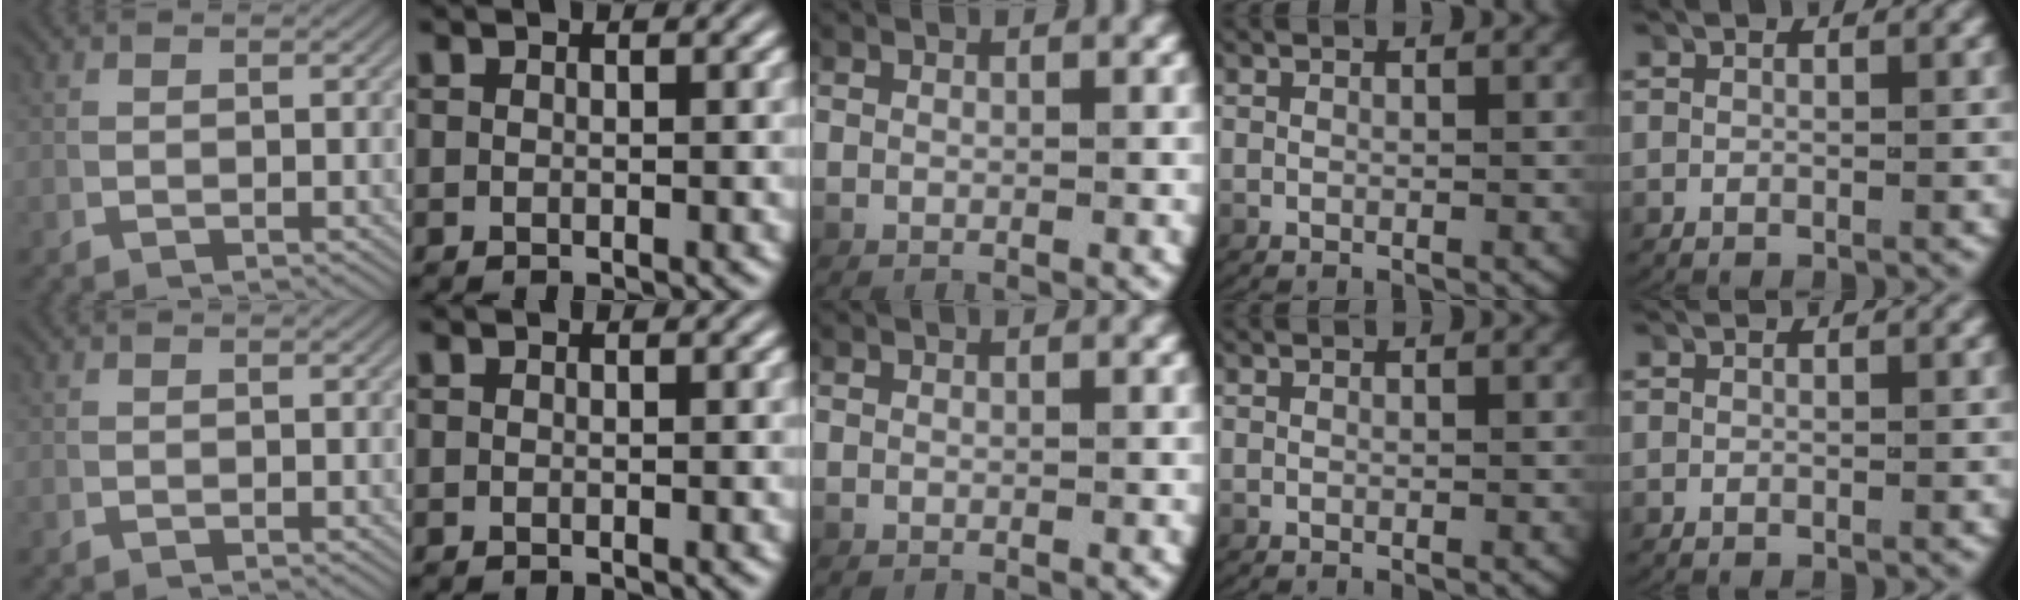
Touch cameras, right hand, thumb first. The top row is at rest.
{}